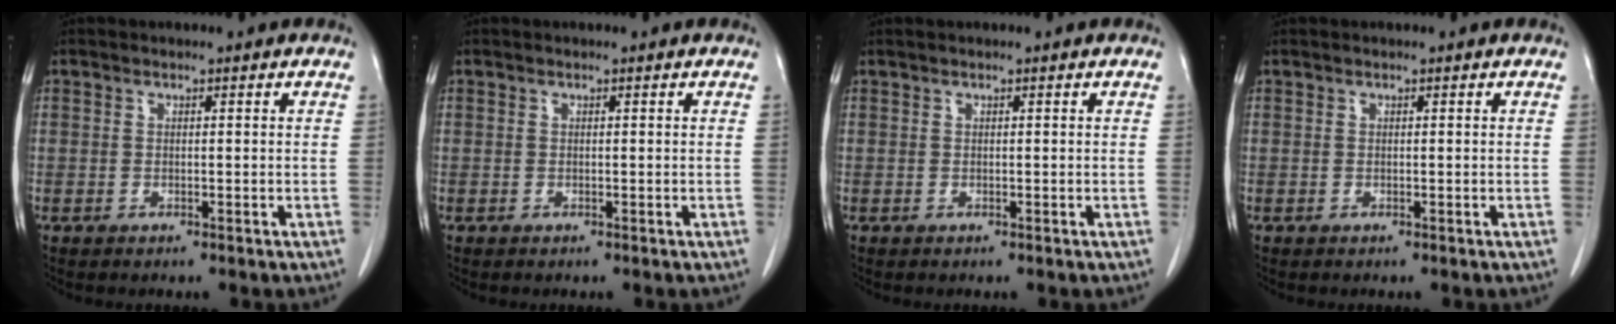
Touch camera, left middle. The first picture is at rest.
{"total": 0.0}
{"total": 0.0}
{"total": 0.0}